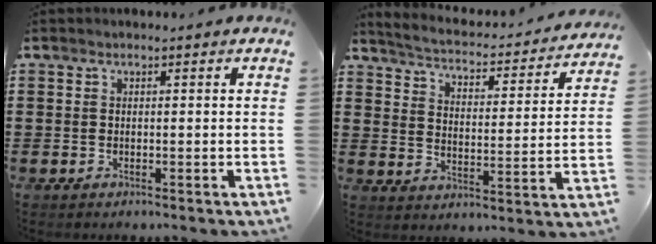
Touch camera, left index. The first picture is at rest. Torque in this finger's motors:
{"motor_torque": [0.22, 0.21, -0.01, -0.02]}